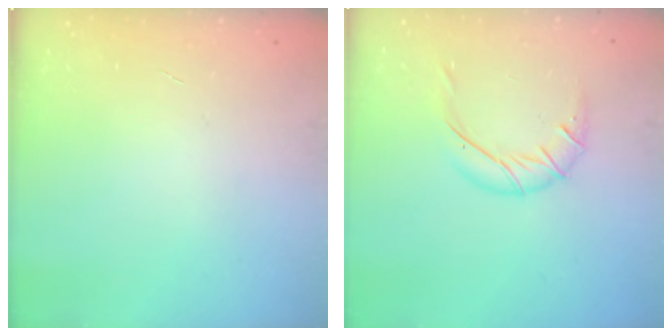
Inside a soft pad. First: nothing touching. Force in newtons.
{"total": 9.5, "press": 9.5, "slide": 0.2}